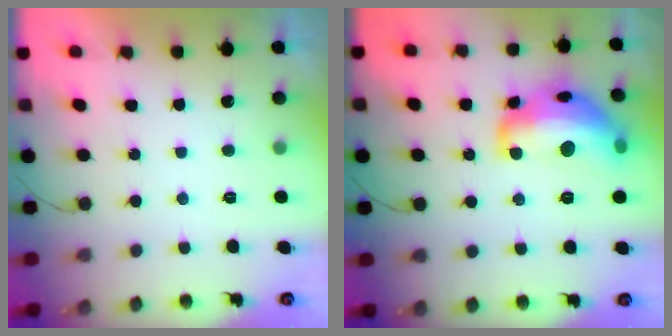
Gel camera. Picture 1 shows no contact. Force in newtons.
{"total": 19.8, "press": 19.8, "slide": 0.8}